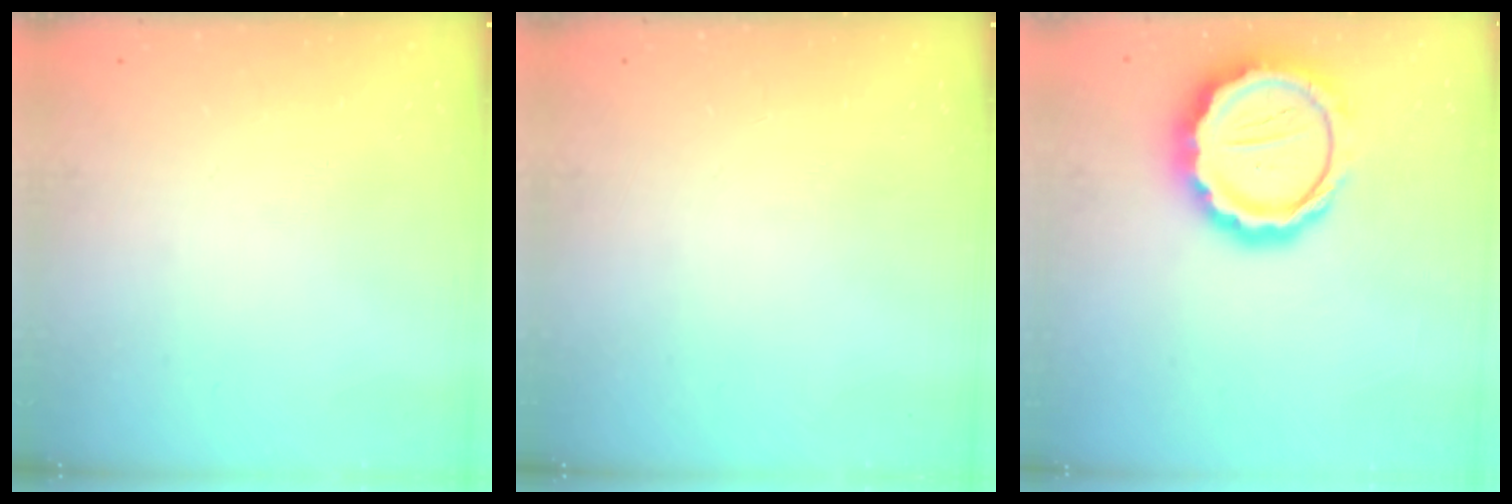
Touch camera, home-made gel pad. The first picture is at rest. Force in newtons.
{"total": 0.0}
{"total": 17.0, "press": 16.6, "slide": 3.5}